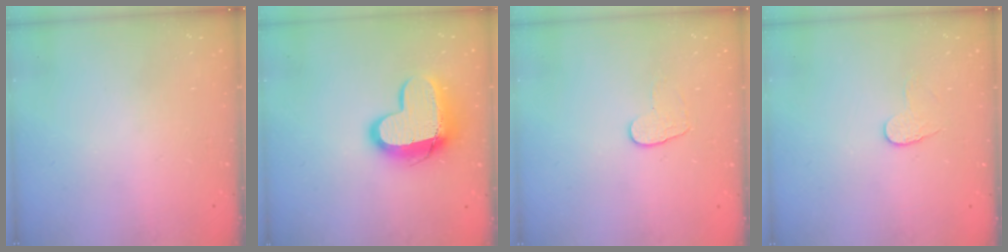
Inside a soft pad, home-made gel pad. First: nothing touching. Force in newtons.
{"total": 14.4, "press": 14.4, "slide": 1.0}
{"total": 5.3, "press": 5.3, "slide": 0.5}
{"total": 3.7, "press": 3.7, "slide": 0.3}